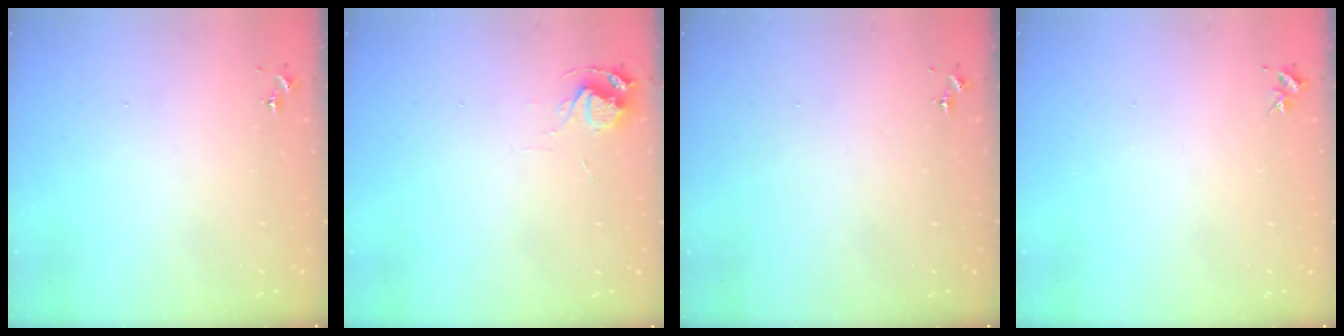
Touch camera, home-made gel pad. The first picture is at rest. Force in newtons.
{"total": 5.8, "press": 5.8, "slide": 0.6}
{"total": 0.0}
{"total": 3.2, "press": 3.2, "slide": 0.4}